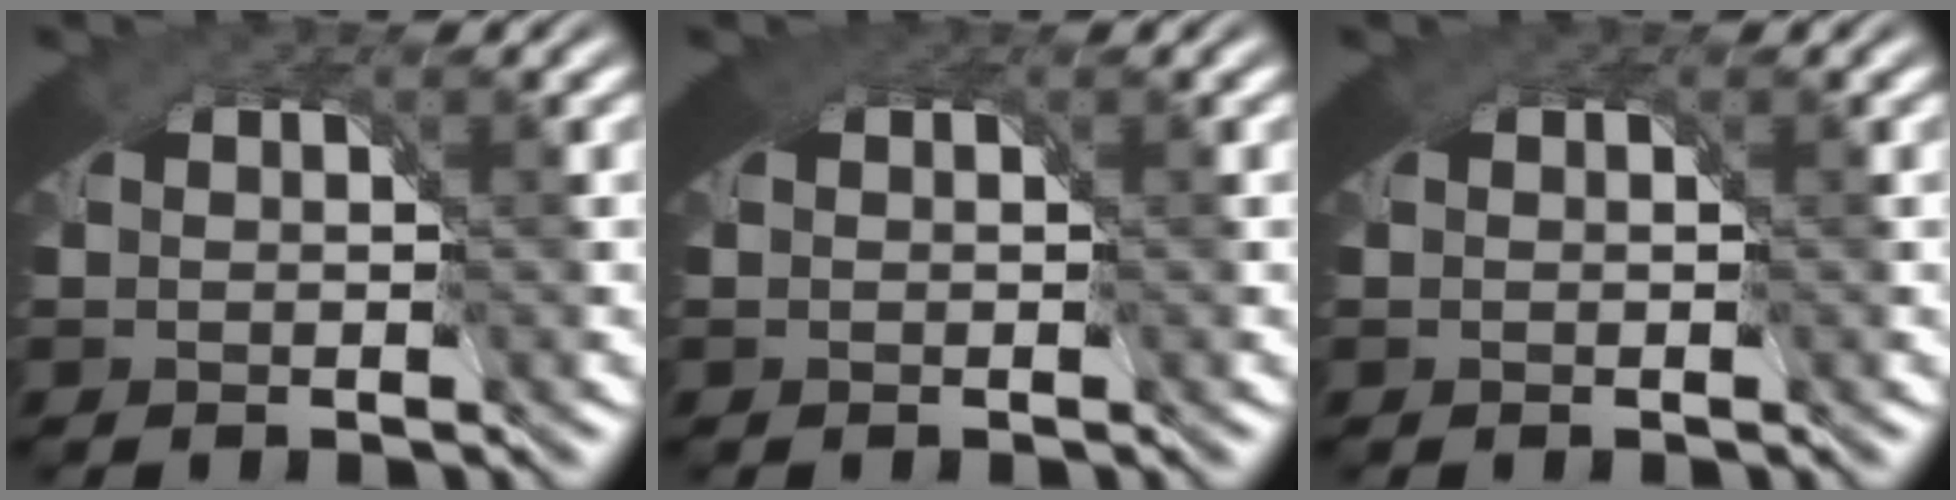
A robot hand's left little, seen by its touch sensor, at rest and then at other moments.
{"total": 1.1, "force": [0.6, 0.7, 0.6], "torque": [-0.012, -0.003, 0.011]}
{"total": 0.0}